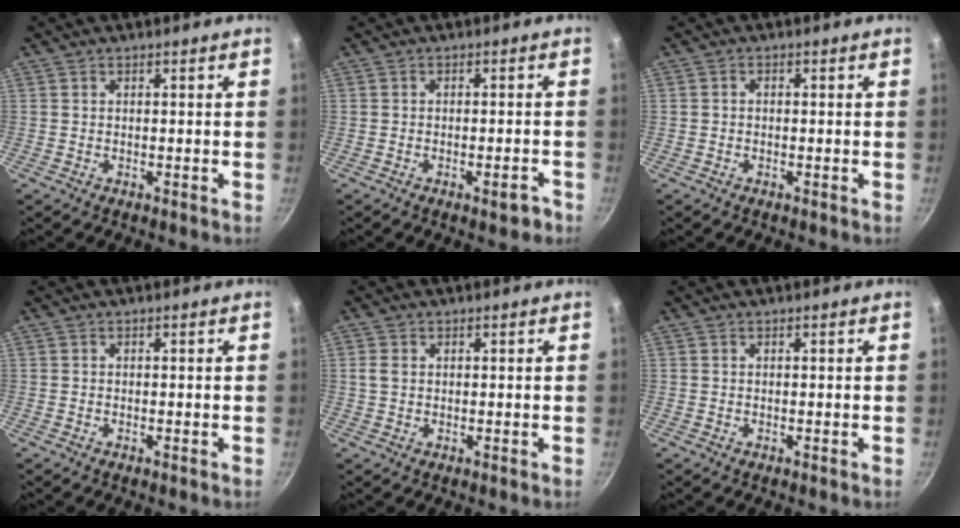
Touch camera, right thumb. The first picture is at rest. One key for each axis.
{"total": 3.2, "fx": -1.9, "fy": 1.1, "fz": 2.3, "tx": -0.022, "ty": 0.016, "tz": -0.021}
{"total": 0.8, "fx": -0.3, "fy": 0.6, "fz": 0.5, "tx": -0.010, "ty": 0.005, "tz": -0.006}
{"total": 0.0}
{"total": 2.0, "fx": 0.4, "fy": 1.5, "fz": 1.3, "tx": -0.024, "ty": 0.003, "tz": 0.007}
{"total": 0.0}